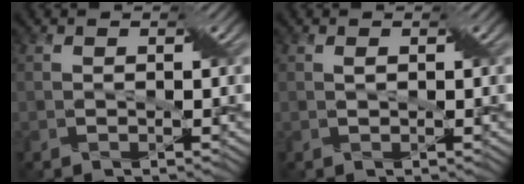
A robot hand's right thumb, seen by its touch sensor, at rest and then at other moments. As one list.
[{"total": 0.5, "force": [0.2, 0.2, 0.5], "torque": [-0.011, 0.004, 0.004]}]